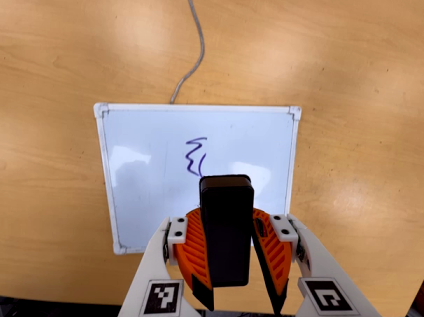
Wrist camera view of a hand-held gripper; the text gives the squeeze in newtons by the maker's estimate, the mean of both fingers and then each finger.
{"total": 10.9, "left": 11.2, "right": 10.6}